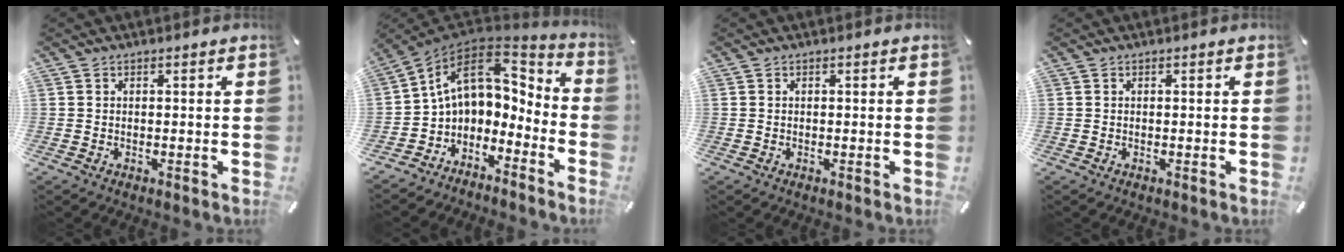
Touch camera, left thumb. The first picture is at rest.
{"total": 9.1, "force": [2.5, 7.2, 5.0], "torque": [-0.081, -0.026, 0.048]}
{"total": 0.0}
{"total": 0.0}